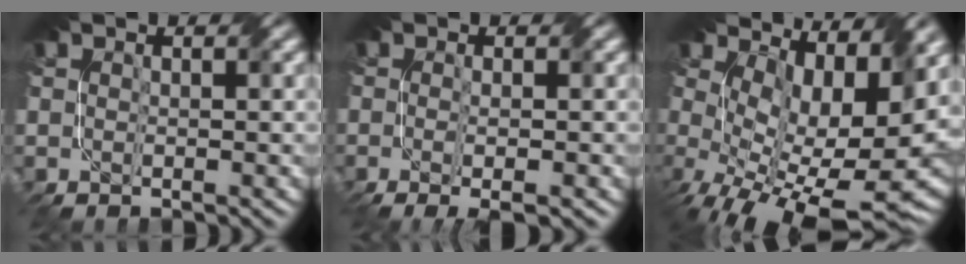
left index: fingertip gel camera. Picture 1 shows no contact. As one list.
[{"total": 3.3, "force": [-1.5, 0.9, 2.7], "torque": [-0.039, -0.004, -0.017]}, {"total": 14.2, "force": [1.8, 8.1, 11.6], "torque": [-0.155, -0.019, 0.069]}]